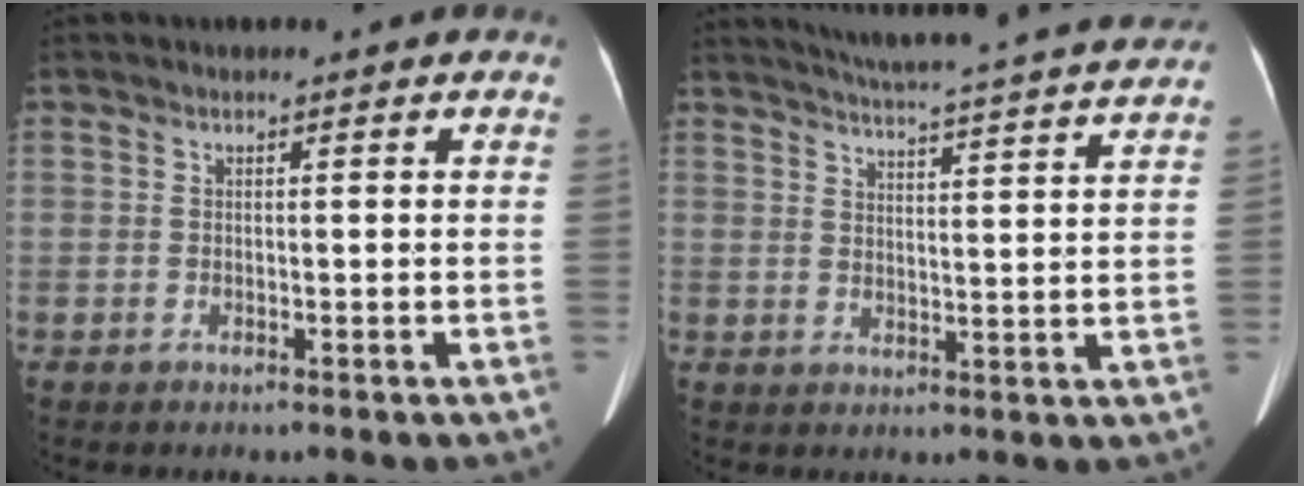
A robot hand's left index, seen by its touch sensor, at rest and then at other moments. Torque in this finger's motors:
{"motor_torque": [-0.64, -0.95, -0.02, 0.01]}